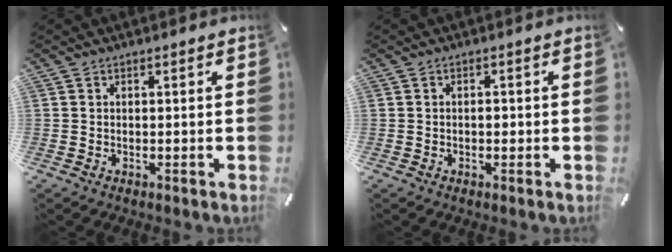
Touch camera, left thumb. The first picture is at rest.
{"total": 1.1, "force": [-0.2, 0.7, 0.8], "torque": [-0.017, 0.001, -0.005]}